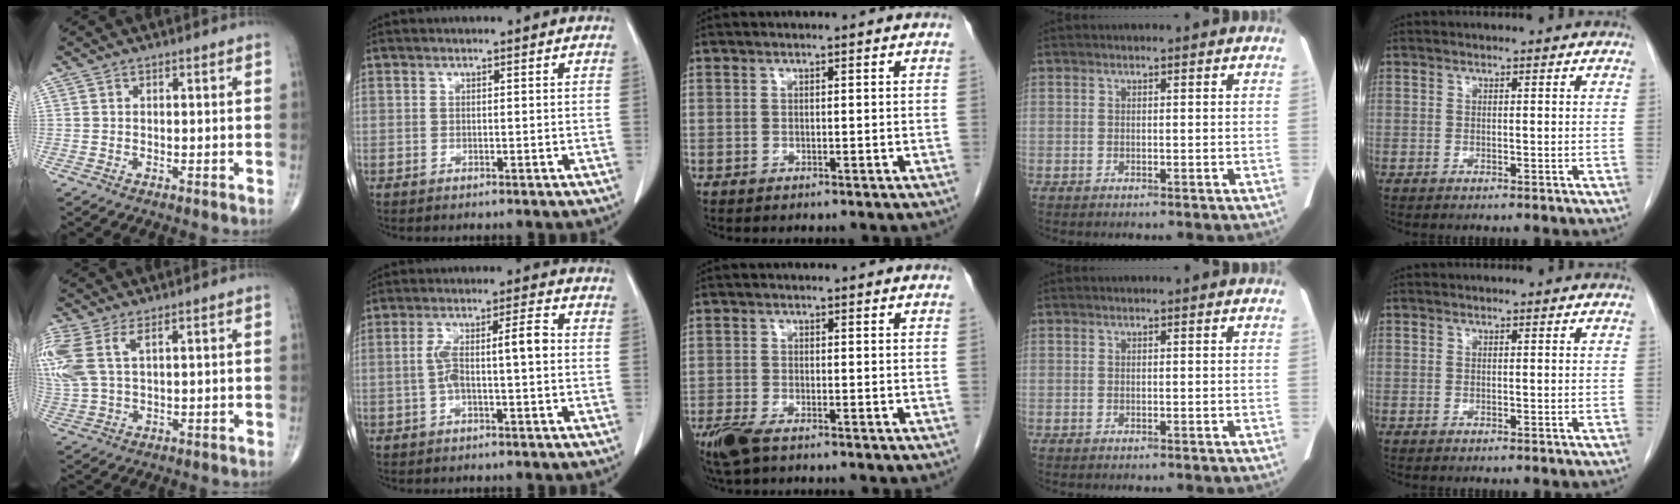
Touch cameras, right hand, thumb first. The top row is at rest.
{"thumb": {"total": 10.8, "force": [4.1, 5.2, 8.6], "torque": [-0.238, 0.005, 0.093]}, "index": {"total": 6.7, "force": [-0.4, 1.2, 6.6], "torque": [-0.131, 0.028, -0.005]}, "middle": {"total": 4.9, "force": [-3.6, 1.3, 3.2], "torque": [-0.069, -0.012, -0.065]}}